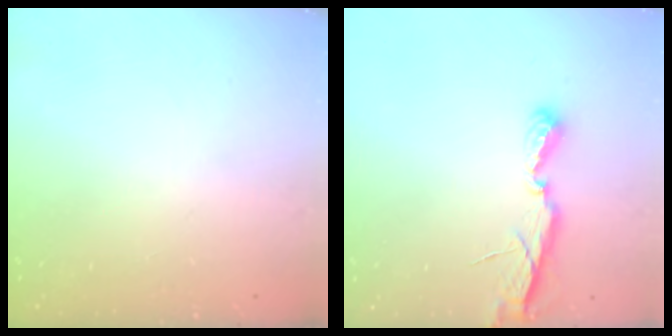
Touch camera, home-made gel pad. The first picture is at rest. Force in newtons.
{"total": 6.9, "press": 6.9, "slide": 0.1}